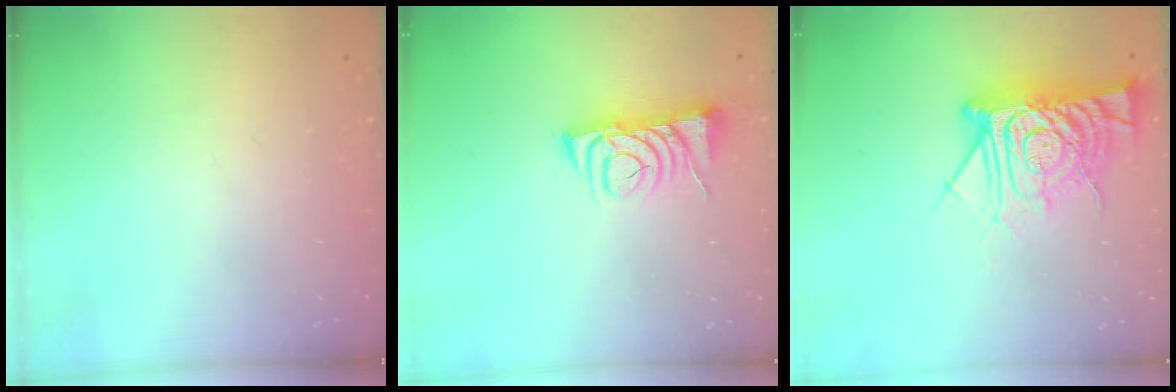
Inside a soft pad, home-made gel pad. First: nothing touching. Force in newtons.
{"total": 7.3, "press": 7.2, "slide": 0.9}
{"total": 15.3, "press": 15.2, "slide": 1.3}